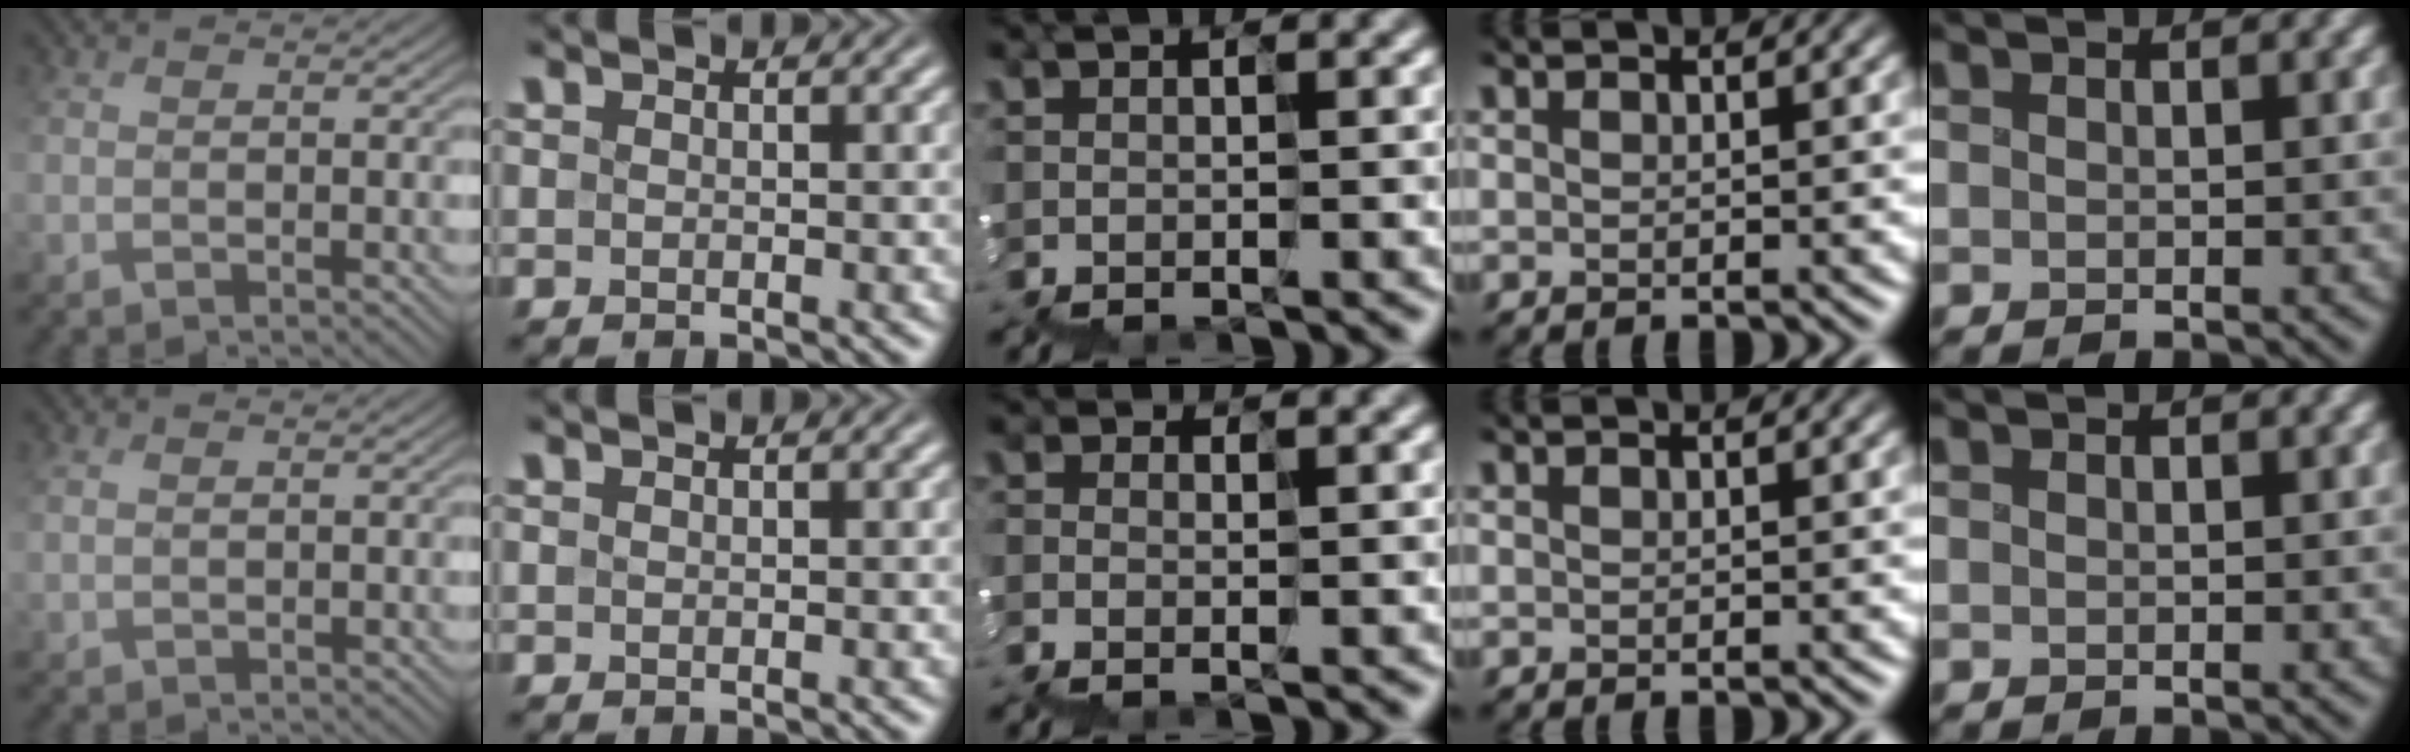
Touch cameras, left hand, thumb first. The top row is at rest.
{"thumb": {"total": 1.4, "force": [1.2, -0.1, -0.6], "torque": [0.012, 0.007, 0.027]}, "middle": {"total": 1.2, "force": [-0.6, -0.5, -0.9], "torque": [0.000, -0.013, -0.012]}}